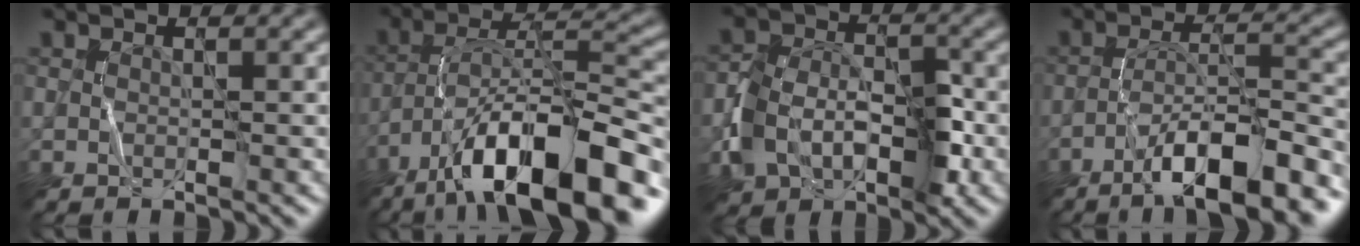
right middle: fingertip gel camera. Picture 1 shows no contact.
{"total": 13.9, "force": [-9.0, 4.1, 9.8], "torque": [-0.152, 0.018, -0.153]}
{"total": 5.5, "force": [-2.0, 4.0, 3.3], "torque": [-0.053, 0.005, -0.038]}
{"total": 8.7, "force": [-5.9, 1.6, 6.2], "torque": [-0.092, 0.022, -0.100]}